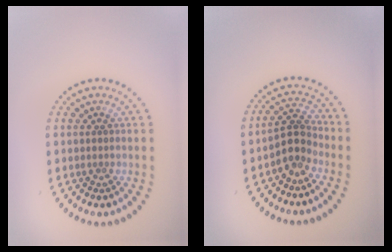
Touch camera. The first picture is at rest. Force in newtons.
{"total": 2.6, "press": 2.1, "slide": 1.6}